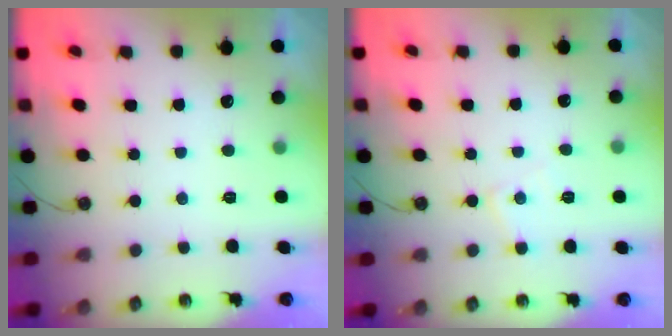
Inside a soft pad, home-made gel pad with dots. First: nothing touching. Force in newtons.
{"total": 5.4, "press": 5.4, "slide": 0.8}